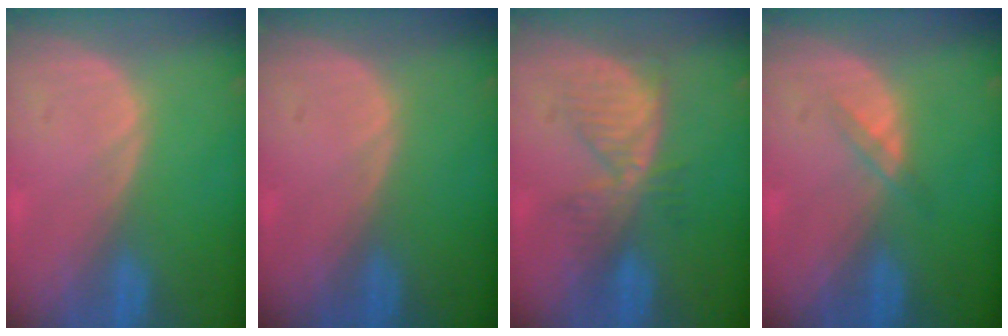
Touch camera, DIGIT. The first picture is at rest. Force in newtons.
{"total": 0.0}
{"total": 6.0, "press": 5.9, "slide": 0.6}
{"total": 1.5, "press": 1.5, "slide": 0.1}